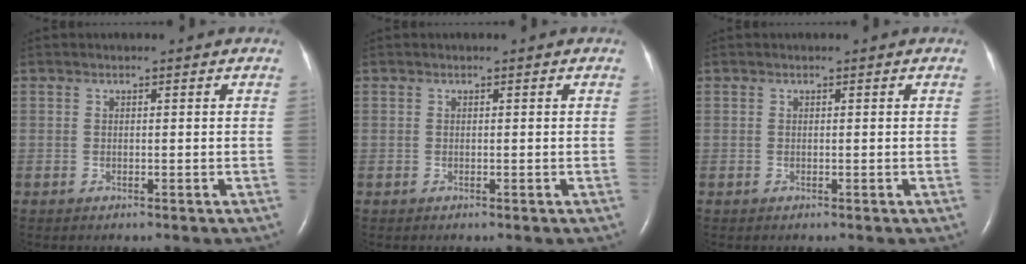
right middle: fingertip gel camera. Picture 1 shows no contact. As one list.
[{"total": 0.0}, {"total": 0.0}]